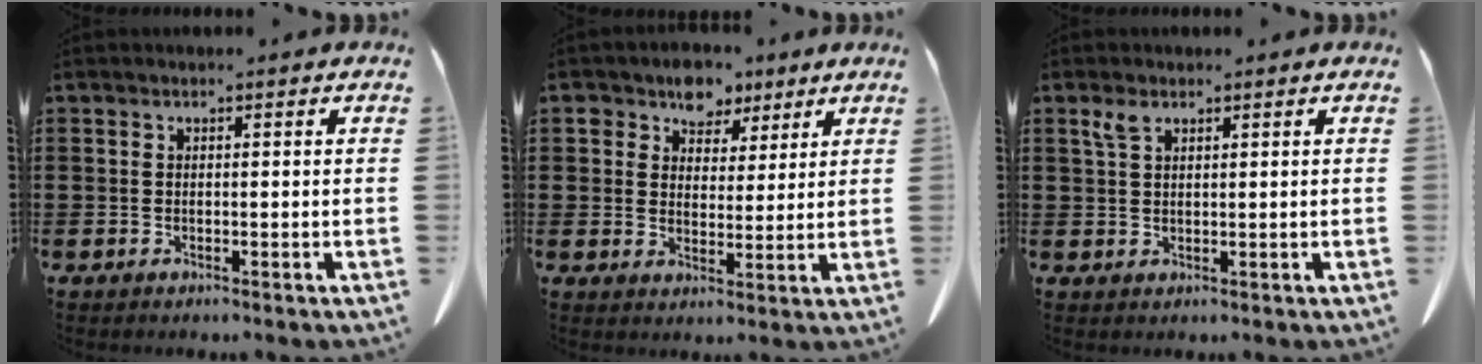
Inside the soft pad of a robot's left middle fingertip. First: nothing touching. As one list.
[{"total": 6.2, "force": [4.4, 4.3, 1.3], "torque": [-0.039, -0.005, 0.077]}, {"total": 2.3, "force": [1.5, 0.9, 1.5], "torque": [-0.036, 0.001, 0.028]}]